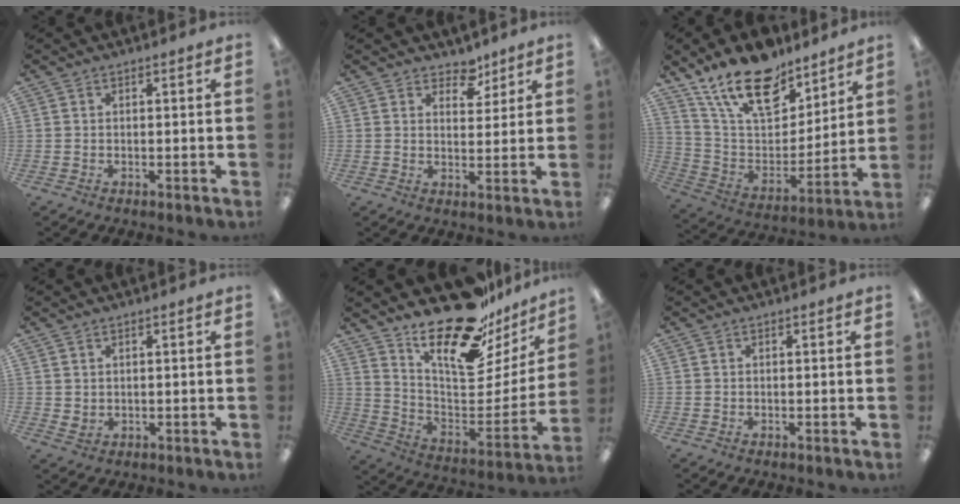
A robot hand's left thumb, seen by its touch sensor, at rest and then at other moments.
{"total": 5.6, "force": [4.4, 3.1, 1.6], "torque": [-0.006, -0.029, 0.074]}
{"total": 19.4, "force": [14.4, 8.7, 9.7], "torque": [-0.186, -0.075, 0.258]}
{"total": 1.8, "force": [1.4, 1.1, 0.5], "torque": [-0.004, -0.005, 0.024]}
{"total": 23.7, "force": [18.1, 8.2, 12.9], "torque": [-0.184, -0.136, 0.307]}
{"total": 0.0}